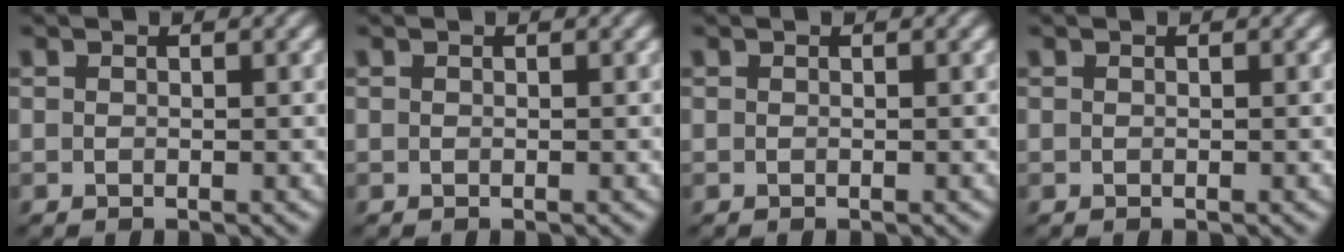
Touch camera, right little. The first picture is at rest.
{"total": 0.0}
{"total": 0.0}
{"total": 0.0}